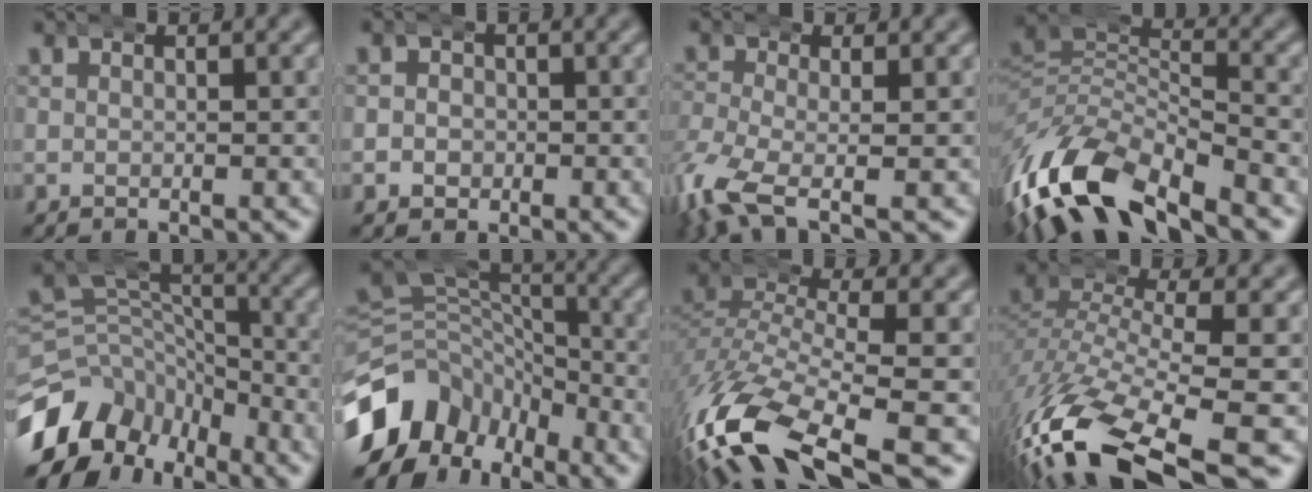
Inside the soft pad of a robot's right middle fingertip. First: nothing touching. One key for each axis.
{"total": 2.7, "fx": -0.5, "fy": 2.6, "fz": 0.5, "tx": -0.013, "ty": -0.003, "tz": -0.015}
{"total": 5.0, "fx": -2.2, "fy": 2.6, "fz": 3.6, "tx": -0.108, "ty": -0.033, "tz": -0.025}
{"total": 10.3, "fx": -4.5, "fy": 6.4, "fz": 6.8, "tx": -0.161, "ty": -0.051, "tz": -0.058}
{"total": 12.1, "fx": -4.0, "fy": 9.7, "fz": 6.0, "tx": -0.106, "ty": -0.028, "tz": -0.070}
{"total": 12.6, "fx": -4.1, "fy": 9.9, "fz": 6.6, "tx": -0.121, "ty": -0.023, "tz": -0.070}
{"total": 9.9, "fx": -4.7, "fy": 4.5, "fz": 7.4, "tx": -0.179, "ty": -0.043, "tz": -0.055}
{"total": 11.4, "fx": -6.9, "fy": 4.3, "fz": 8.0, "tx": -0.186, "ty": -0.051, "tz": -0.082}